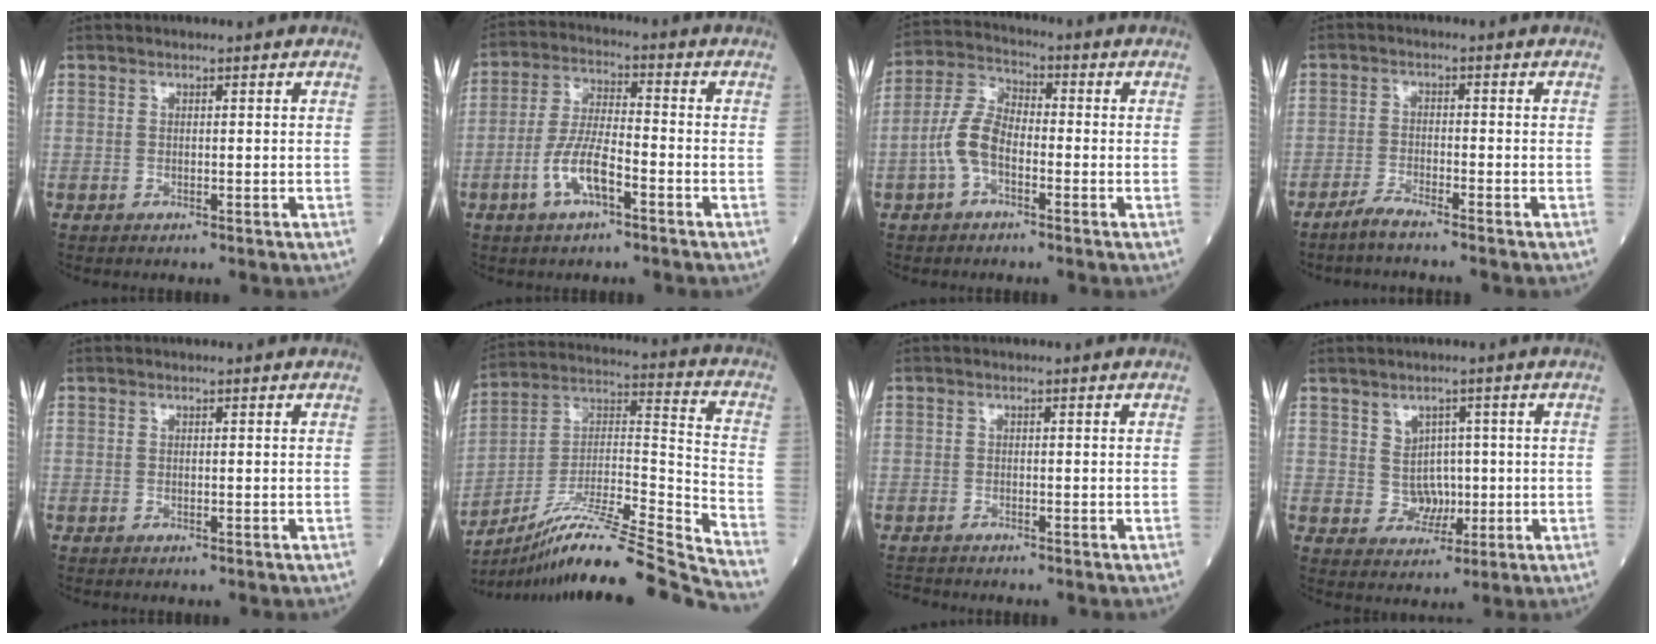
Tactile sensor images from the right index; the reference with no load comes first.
{"total": 7.8, "force": [-3.3, 2.3, 6.7], "torque": [-0.136, 0.003, -0.064]}
{"total": 7.1, "force": [-2.2, 3.6, 5.7], "torque": [-0.135, 0.016, -0.049]}
{"total": 3.3, "force": [-3.0, -0.4, 1.3], "torque": [-0.036, -0.008, -0.063]}
{"total": 0.0}
{"total": 24.1, "force": [-21.0, -2.0, 11.7], "torque": [-0.179, -0.002, -0.353]}
{"total": 1.6, "force": [-1.6, 0.2, -0.2], "torque": [0.002, -0.007, -0.030]}
{"total": 3.9, "force": [0.7, 3.7, 1.1], "torque": [-0.011, 0.006, 0.015]}